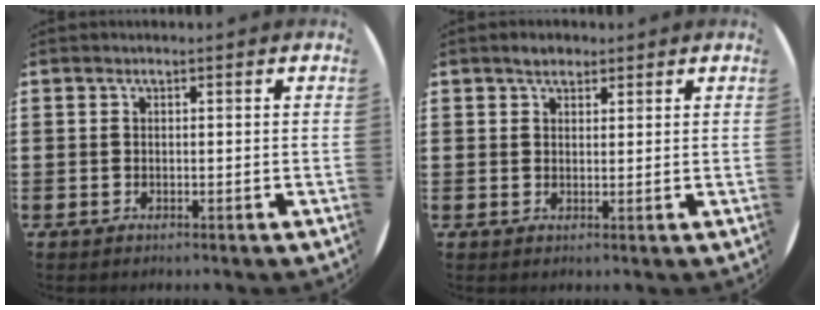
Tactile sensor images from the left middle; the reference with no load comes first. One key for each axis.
{"total": 1.9, "fx": 1.6, "fy": 0.8, "fz": 0.5, "tx": -0.004, "ty": -0.001, "tz": 0.029}